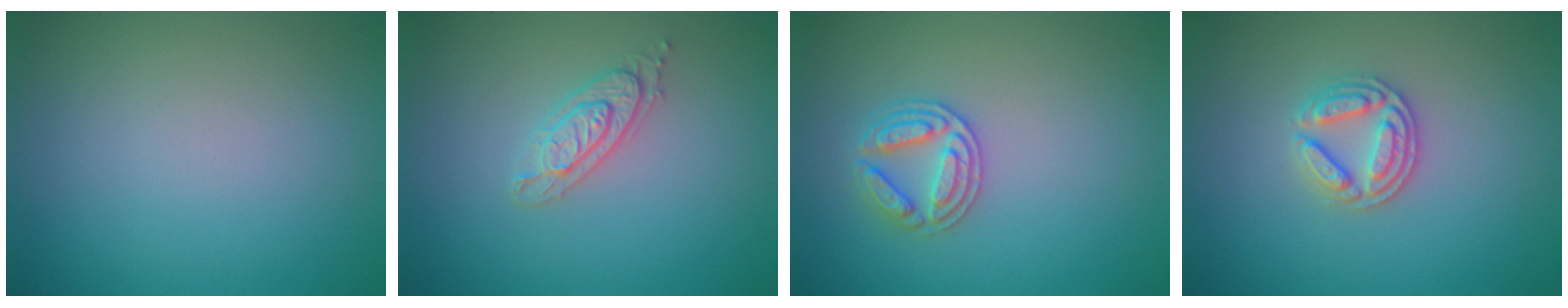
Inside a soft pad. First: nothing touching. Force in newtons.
{"total": 2.3, "press": 2.2, "slide": 0.5}
{"total": 2.7, "press": 2.7, "slide": 0.4}
{"total": 2.9, "press": 2.7, "slide": 0.9}